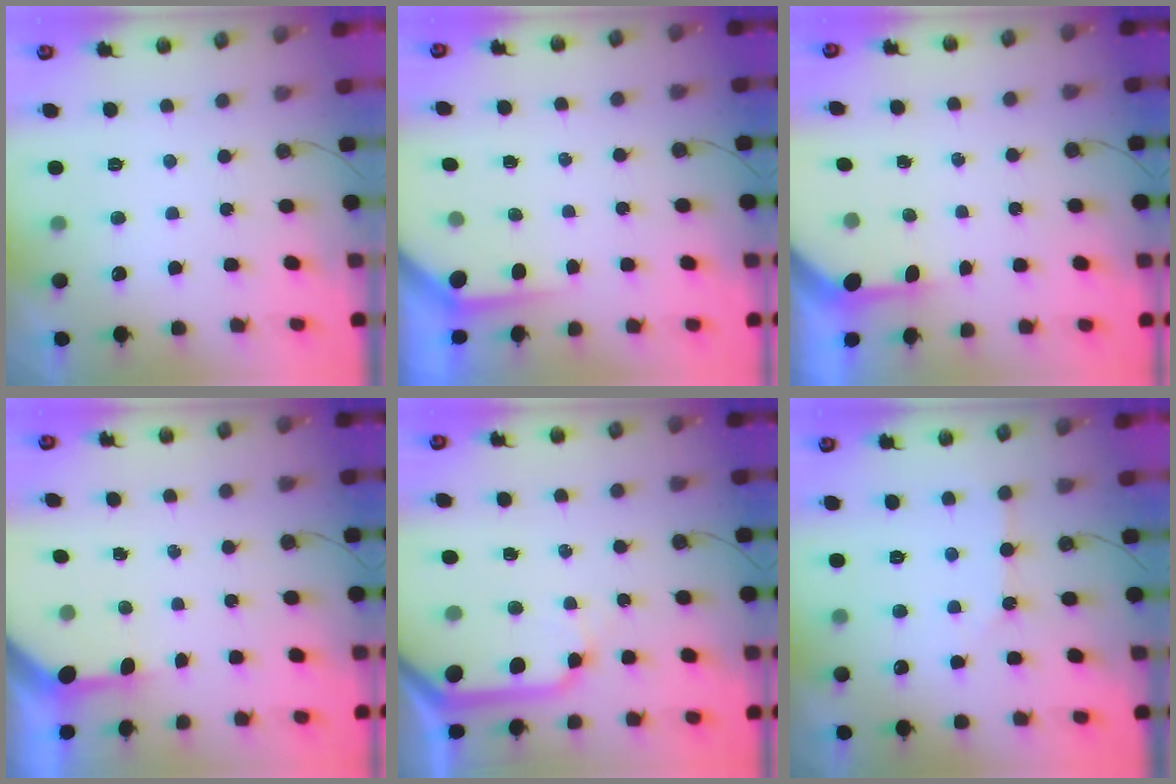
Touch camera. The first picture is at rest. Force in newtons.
{"total": 3.6, "press": 3.6, "slide": 0.3}
{"total": 3.1, "press": 3.1, "slide": 0.3}
{"total": 3.5, "press": 3.5, "slide": 0.4}
{"total": 11.4, "press": 11.3, "slide": 1.6}
{"total": 2.4, "press": 2.4, "slide": 0.4}